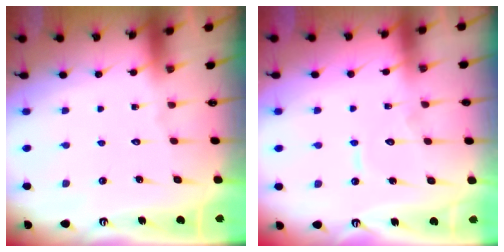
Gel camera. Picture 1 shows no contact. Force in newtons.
{"total": 6.0, "press": 6.0, "slide": 0.6}